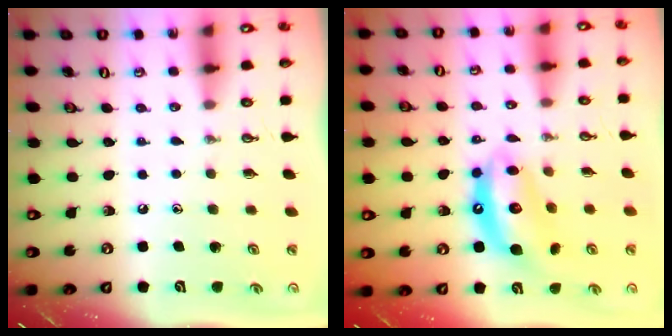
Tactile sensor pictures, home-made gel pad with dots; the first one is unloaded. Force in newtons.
{"total": 12.1, "press": 12.0, "slide": 1.2}